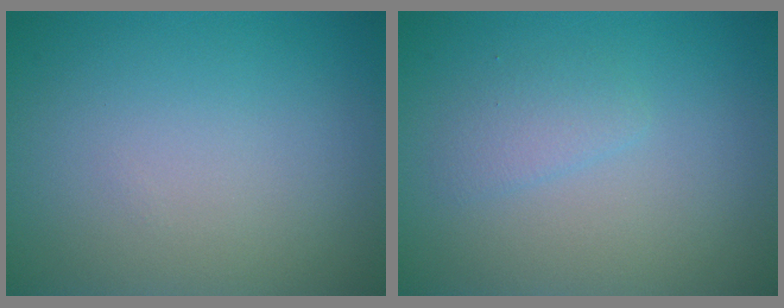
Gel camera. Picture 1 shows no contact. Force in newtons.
{"total": 1.4, "press": 1.4, "slide": 0.1}